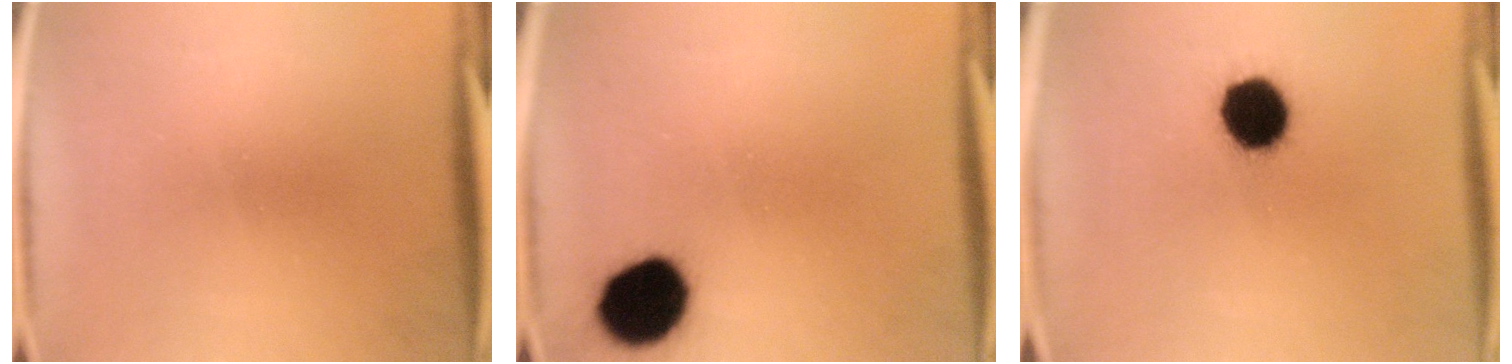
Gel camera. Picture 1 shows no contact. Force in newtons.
{"total": 13.2}
{"total": 12.5}